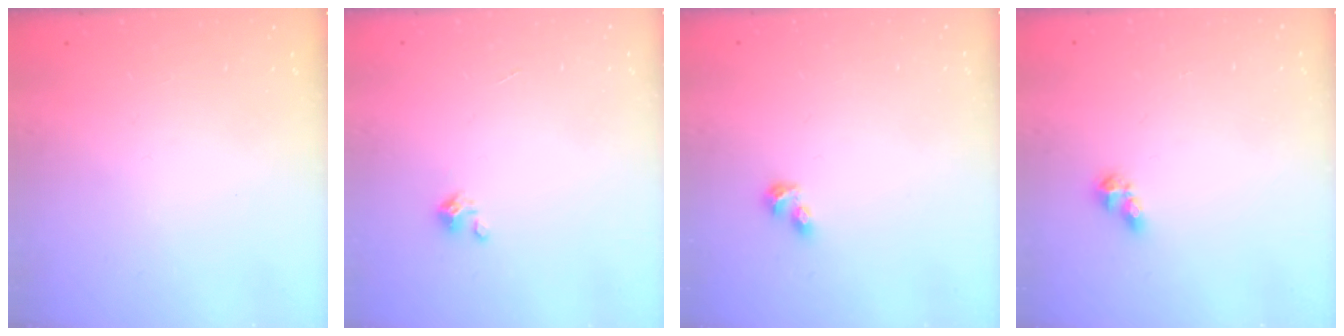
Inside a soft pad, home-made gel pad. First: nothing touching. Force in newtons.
{"total": 1.5, "press": 1.5, "slide": 0.1}
{"total": 3.4, "press": 3.3, "slide": 1.0}
{"total": 5.7, "press": 5.7, "slide": 0.5}